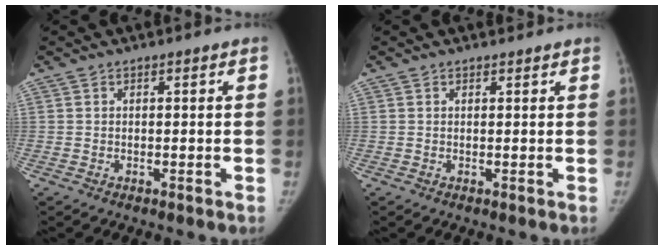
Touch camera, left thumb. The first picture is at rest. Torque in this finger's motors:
{"motor_torque": [0.09, -0.03, 0.30, -0.07, -0.05]}